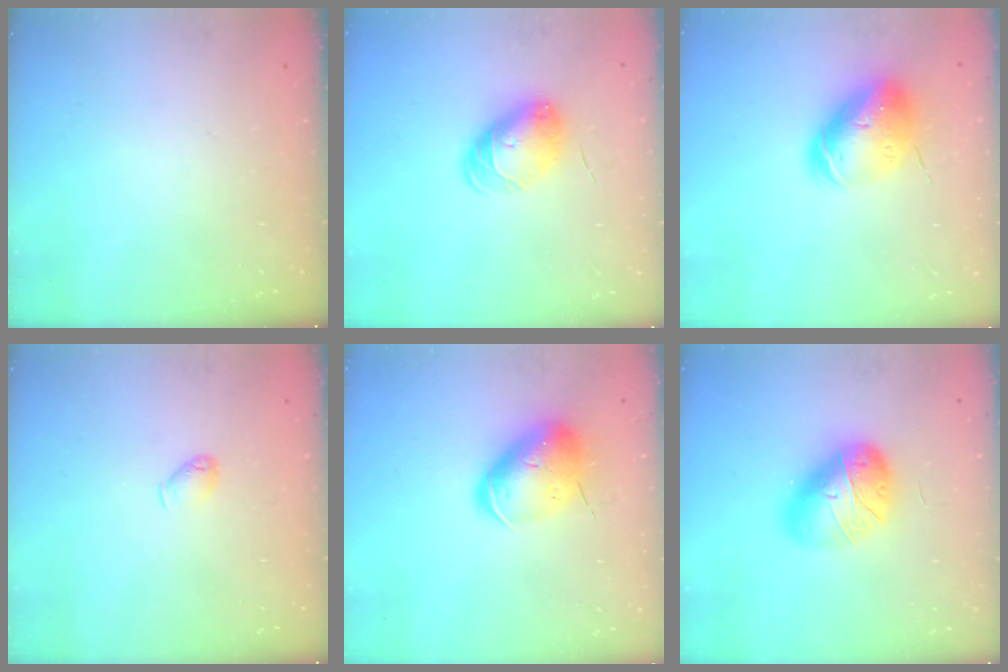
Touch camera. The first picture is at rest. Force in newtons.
{"total": 8.1, "press": 8.1, "slide": 0.5}
{"total": 13.6, "press": 13.5, "slide": 2.0}
{"total": 4.7, "press": 4.6, "slide": 1.0}
{"total": 12.4, "press": 12.2, "slide": 2.2}
{"total": 15.7, "press": 15.7, "slide": 0.9}